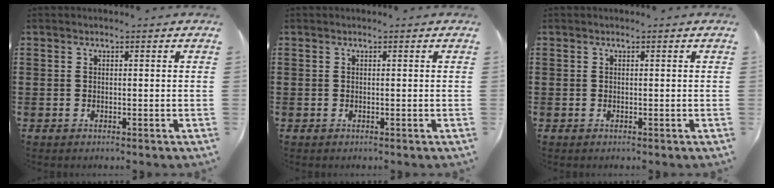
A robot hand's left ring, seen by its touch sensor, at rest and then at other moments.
{"total": 0.0}
{"total": 0.0}